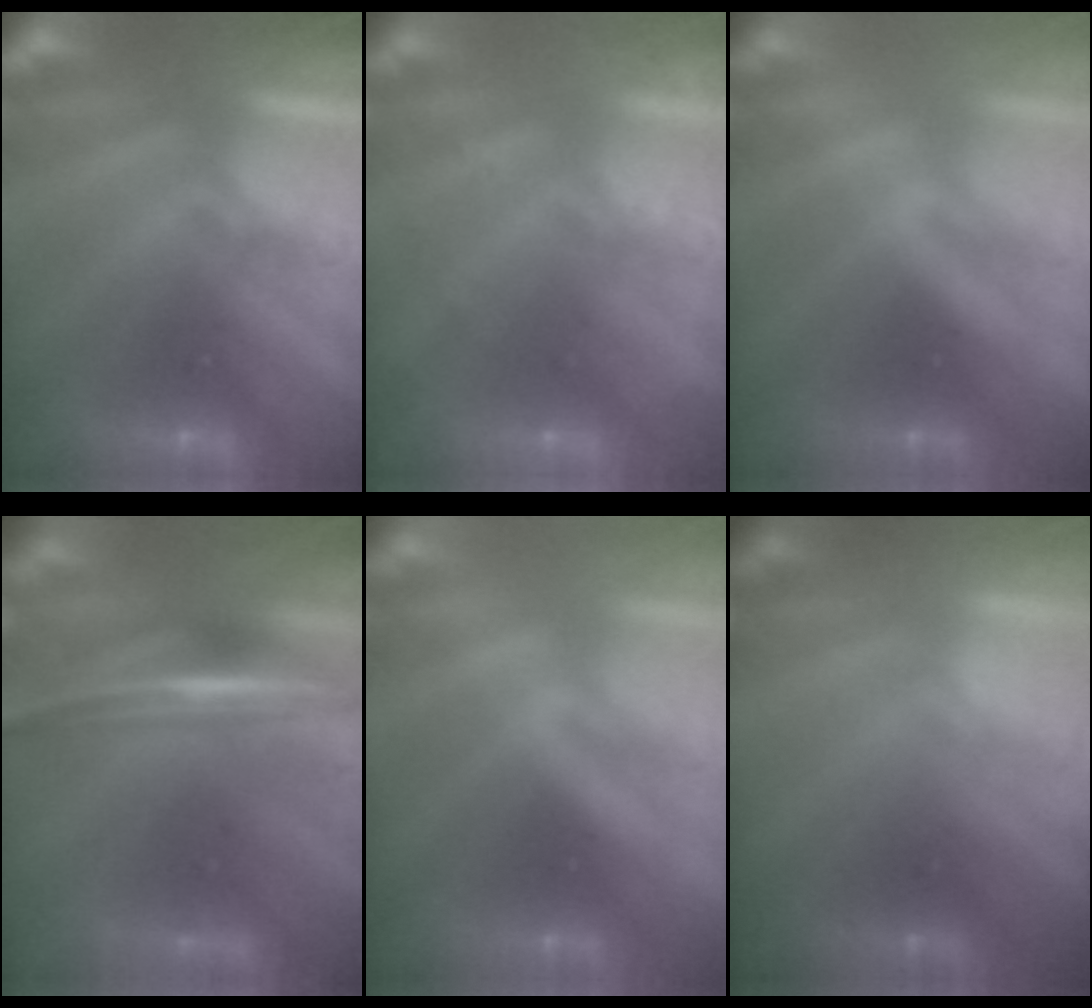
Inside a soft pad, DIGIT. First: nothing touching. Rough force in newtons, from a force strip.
{"total": 2.1}
{"total": 2.2}
{"total": 7.4}
{"total": 2.2}
{"total": 2.4}